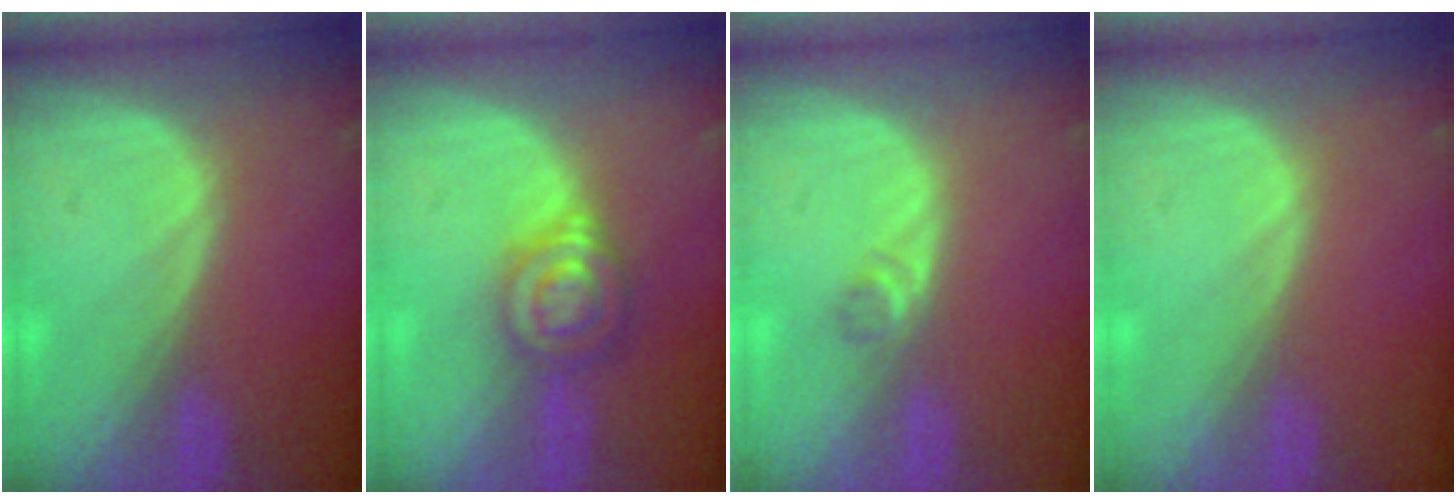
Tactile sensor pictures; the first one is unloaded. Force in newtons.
{"total": 6.5, "press": 5.7, "slide": 3.2}
{"total": 1.6, "press": 1.4, "slide": 0.8}
{"total": 0.0}